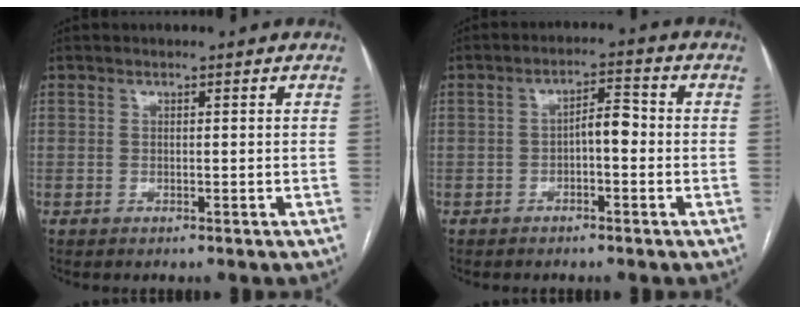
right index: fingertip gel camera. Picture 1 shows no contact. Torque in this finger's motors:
{"motor_torque": [0.02, -0.05, 0.11, 0.01]}